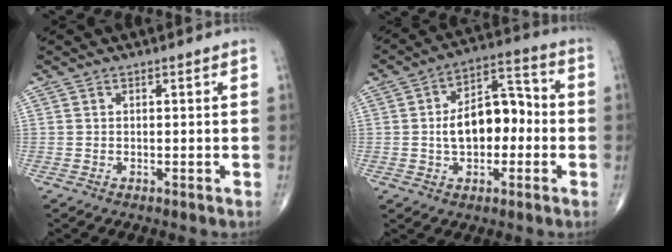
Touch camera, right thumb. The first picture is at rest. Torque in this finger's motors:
{"motor_torque": [0.97, 1.93, 1.08, -0.25, 0.07]}